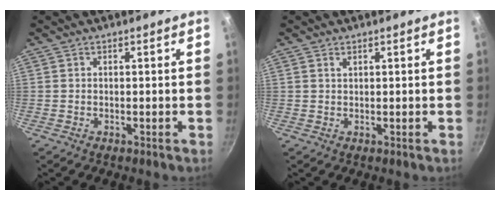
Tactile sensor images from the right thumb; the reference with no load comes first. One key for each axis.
{"total": 0.8, "fx": 0.5, "fy": 0.4, "fz": 0.4, "tx": -0.007, "ty": 0.001, "tz": 0.010}